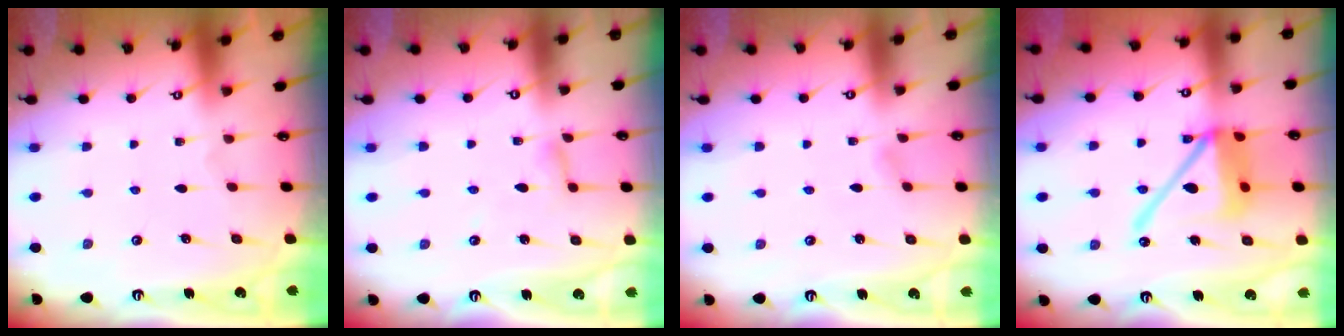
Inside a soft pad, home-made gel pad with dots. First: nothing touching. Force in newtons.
{"total": 2.6, "press": 2.6, "slide": 0.3}
{"total": 2.8, "press": 2.8, "slide": 0.3}
{"total": 16.4, "press": 16.2, "slide": 2.2}